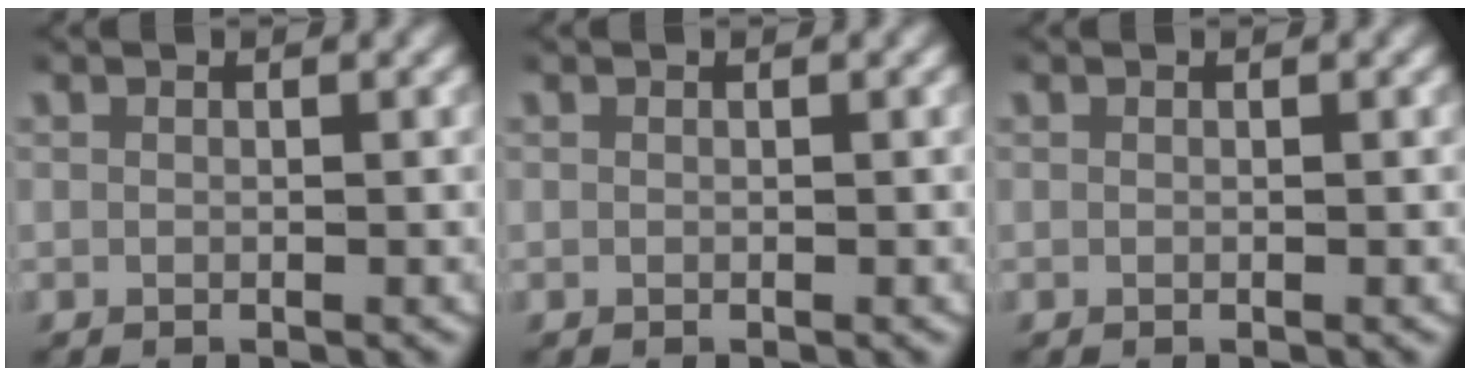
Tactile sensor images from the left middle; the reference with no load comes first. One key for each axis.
{"total": 0.0}
{"total": 0.0}